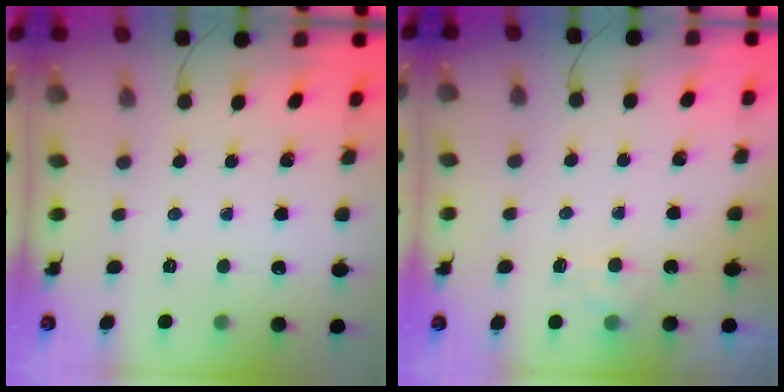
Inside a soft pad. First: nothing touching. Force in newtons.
{"total": 2.5, "press": 2.0, "slide": 1.5}